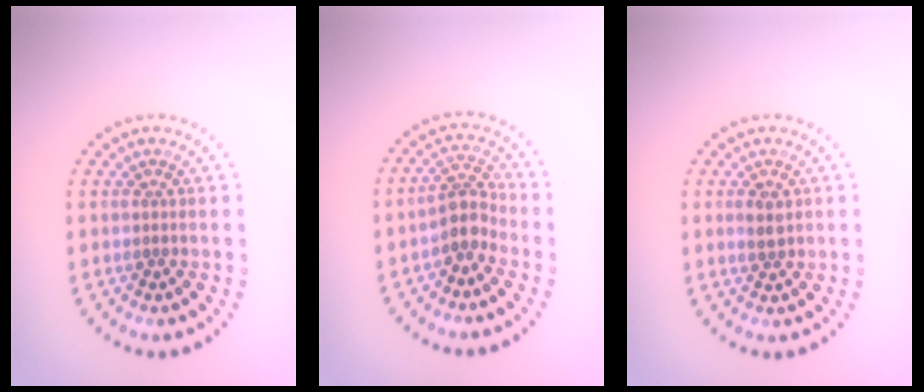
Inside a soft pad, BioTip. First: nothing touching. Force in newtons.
{"total": 2.7, "press": 2.2, "slide": 1.6}
{"total": 1.5, "press": 1.5, "slide": 0.2}